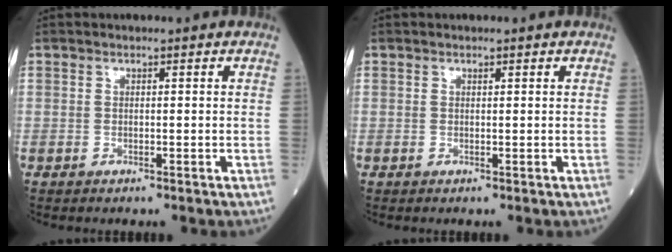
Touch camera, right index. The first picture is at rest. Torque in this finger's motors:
{"motor_torque": [-0.20, -0.05, -0.08, 0.01]}